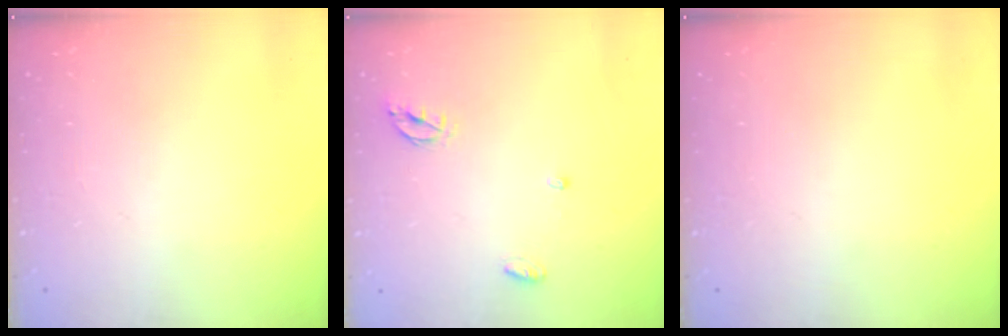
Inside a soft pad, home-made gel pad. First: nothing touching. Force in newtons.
{"total": 5.1, "press": 5.1, "slide": 0.6}
{"total": 0.0}